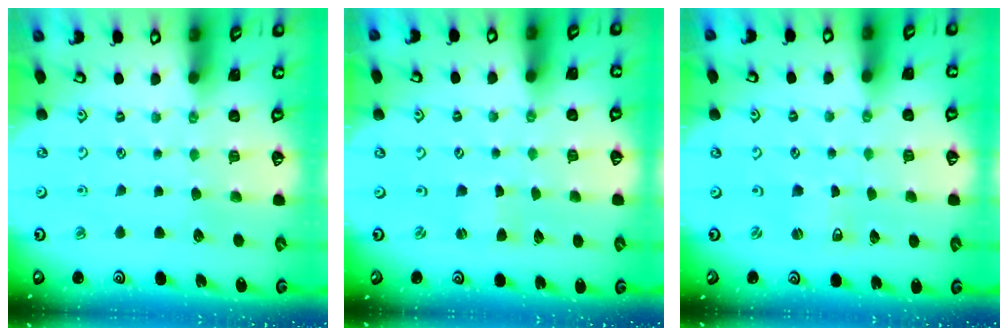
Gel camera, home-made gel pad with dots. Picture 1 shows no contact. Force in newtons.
{"total": 0.6, "press": 0.6, "slide": 0.0}
{"total": 2.0, "press": 2.0, "slide": 0.4}